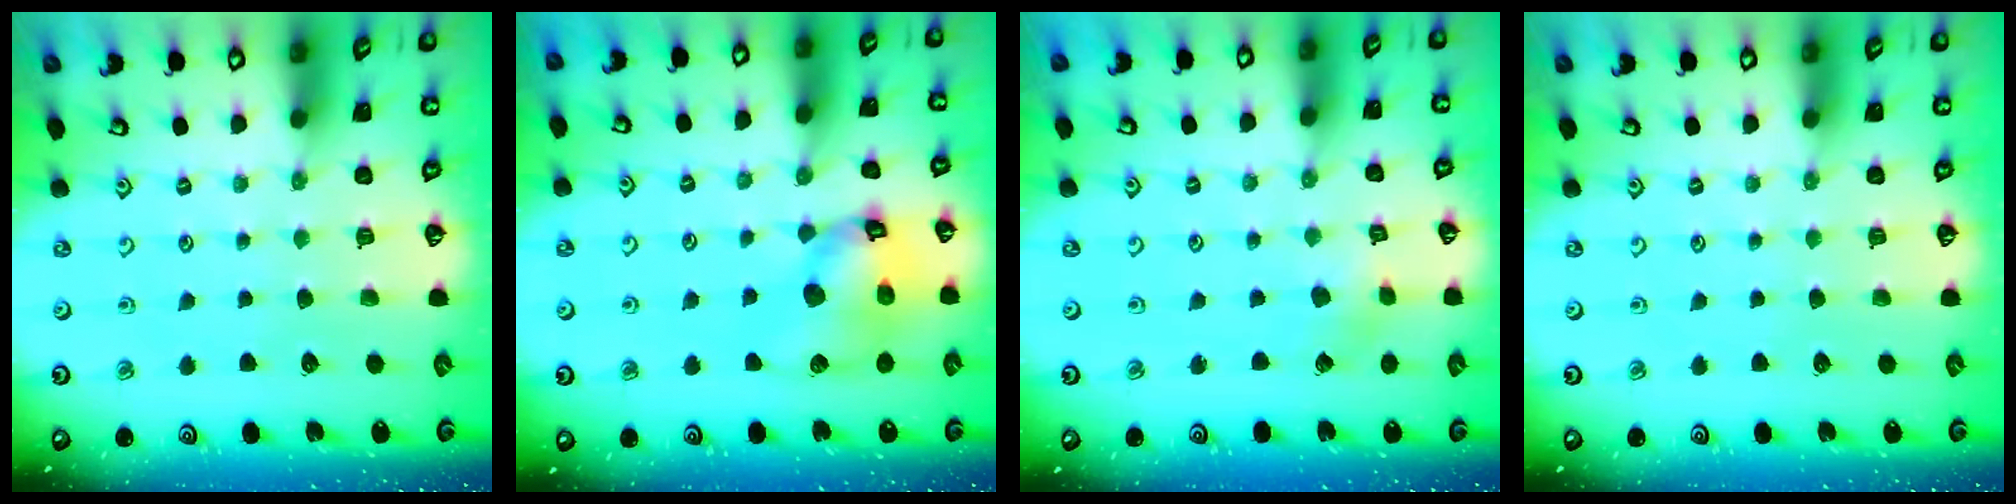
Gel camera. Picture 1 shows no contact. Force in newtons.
{"total": 14.1, "press": 14.0, "slide": 1.8}
{"total": 3.0, "press": 3.0, "slide": 0.2}
{"total": 0.0}